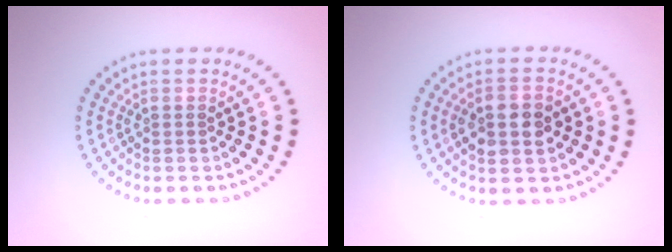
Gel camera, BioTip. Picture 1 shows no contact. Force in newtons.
{"total": 3.3, "press": 3.3, "slide": 0.2}